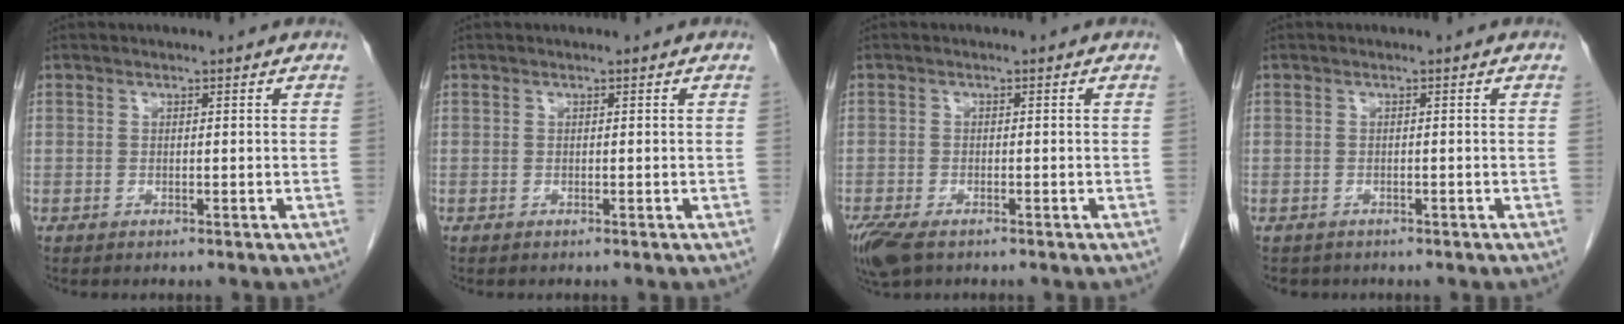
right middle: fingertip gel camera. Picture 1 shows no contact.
{"total": 0.0}
{"total": 5.8, "force": [-3.8, 2.5, 3.6], "torque": [-0.074, -0.014, -0.067]}
{"total": 1.8, "force": [-1.5, 1.1, 0.2], "torque": [-0.015, -0.002, -0.018]}